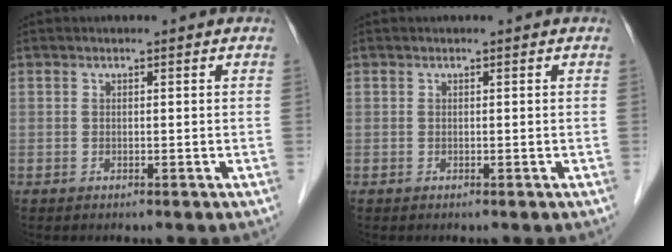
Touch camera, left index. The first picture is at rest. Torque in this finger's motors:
{"motor_torque": [0.05, 0.06, 0.00, 0.00]}